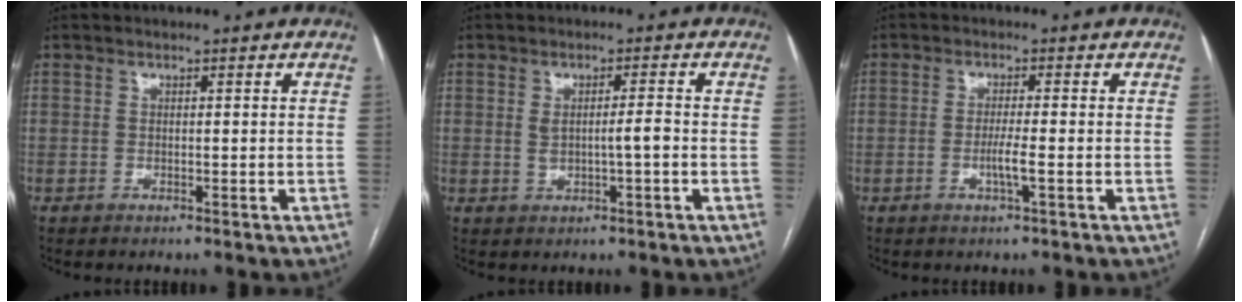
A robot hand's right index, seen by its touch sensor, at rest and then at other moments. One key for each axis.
{"total": 3.4, "fx": -0.3, "fy": 0.5, "fz": 3.3, "tx": -0.059, "ty": 0.002, "tz": 0.003}
{"total": 3.0, "fx": -1.0, "fy": -0.2, "fz": 2.8, "tx": -0.053, "ty": -0.004, "tz": -0.018}